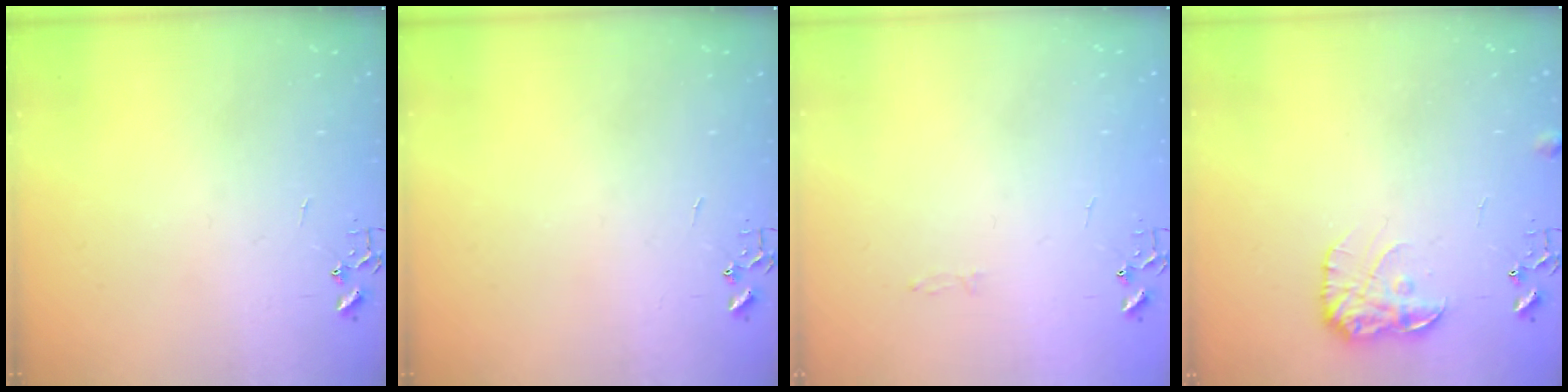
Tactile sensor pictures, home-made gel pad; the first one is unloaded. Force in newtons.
{"total": 0.0}
{"total": 2.6, "press": 2.6, "slide": 0.3}
{"total": 10.7, "press": 10.7, "slide": 0.4}